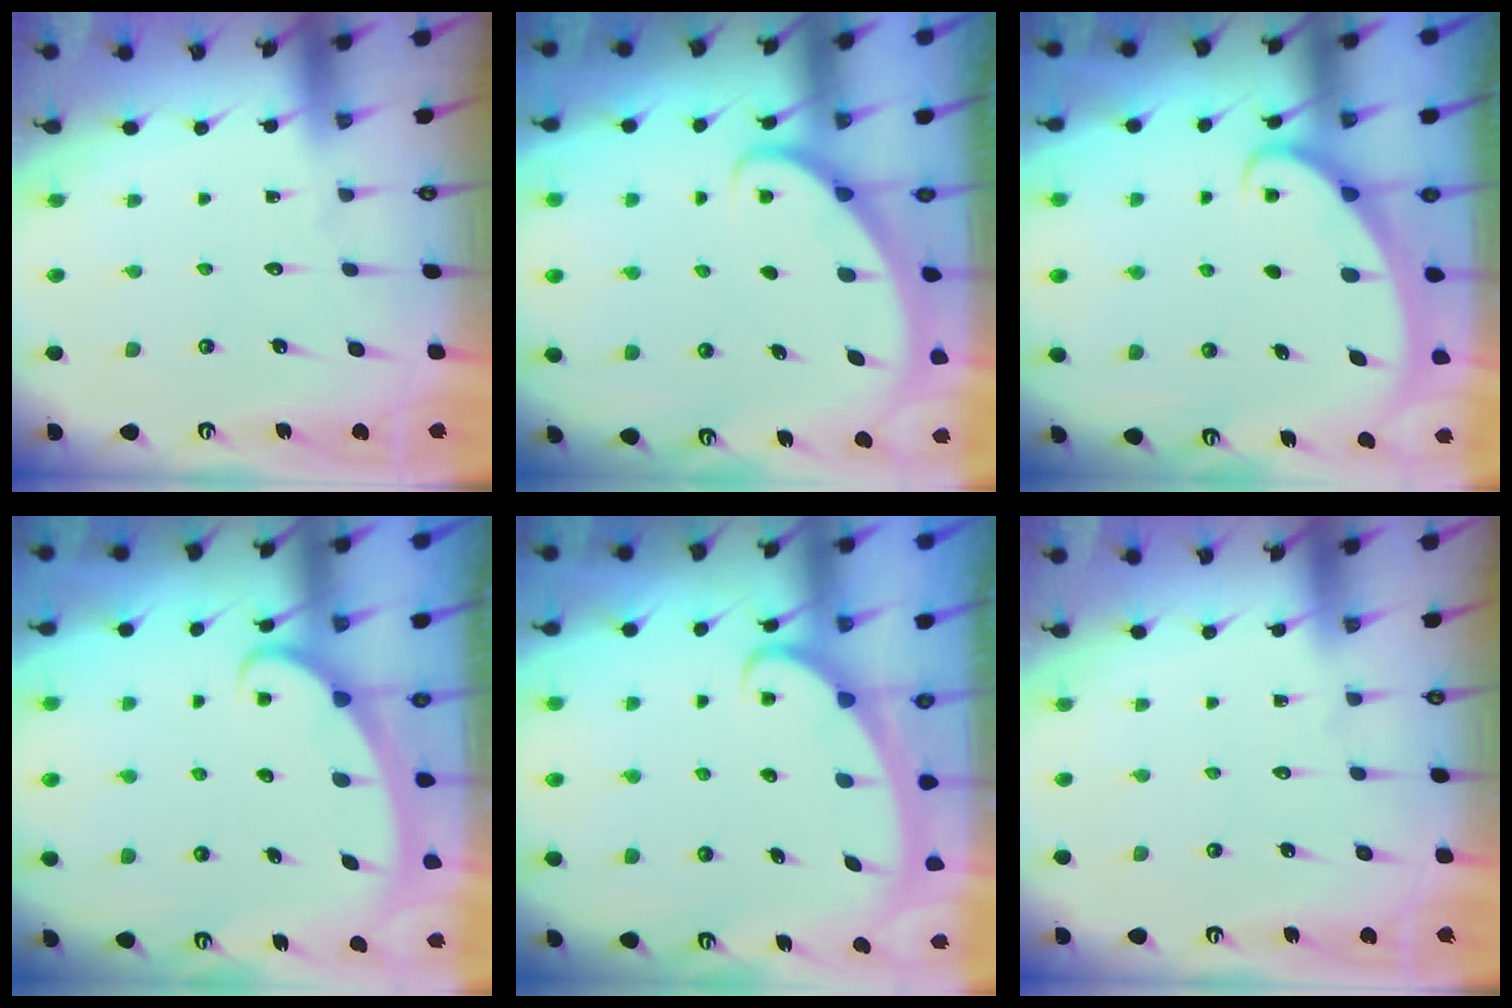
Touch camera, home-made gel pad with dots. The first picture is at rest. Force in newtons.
{"total": 2.3, "press": 2.3, "slide": 0.1}
{"total": 2.0, "press": 2.0, "slide": 0.1}
{"total": 2.6, "press": 2.6, "slide": 0.3}
{"total": 2.3, "press": 2.3, "slide": 0.3}
{"total": 0.0}